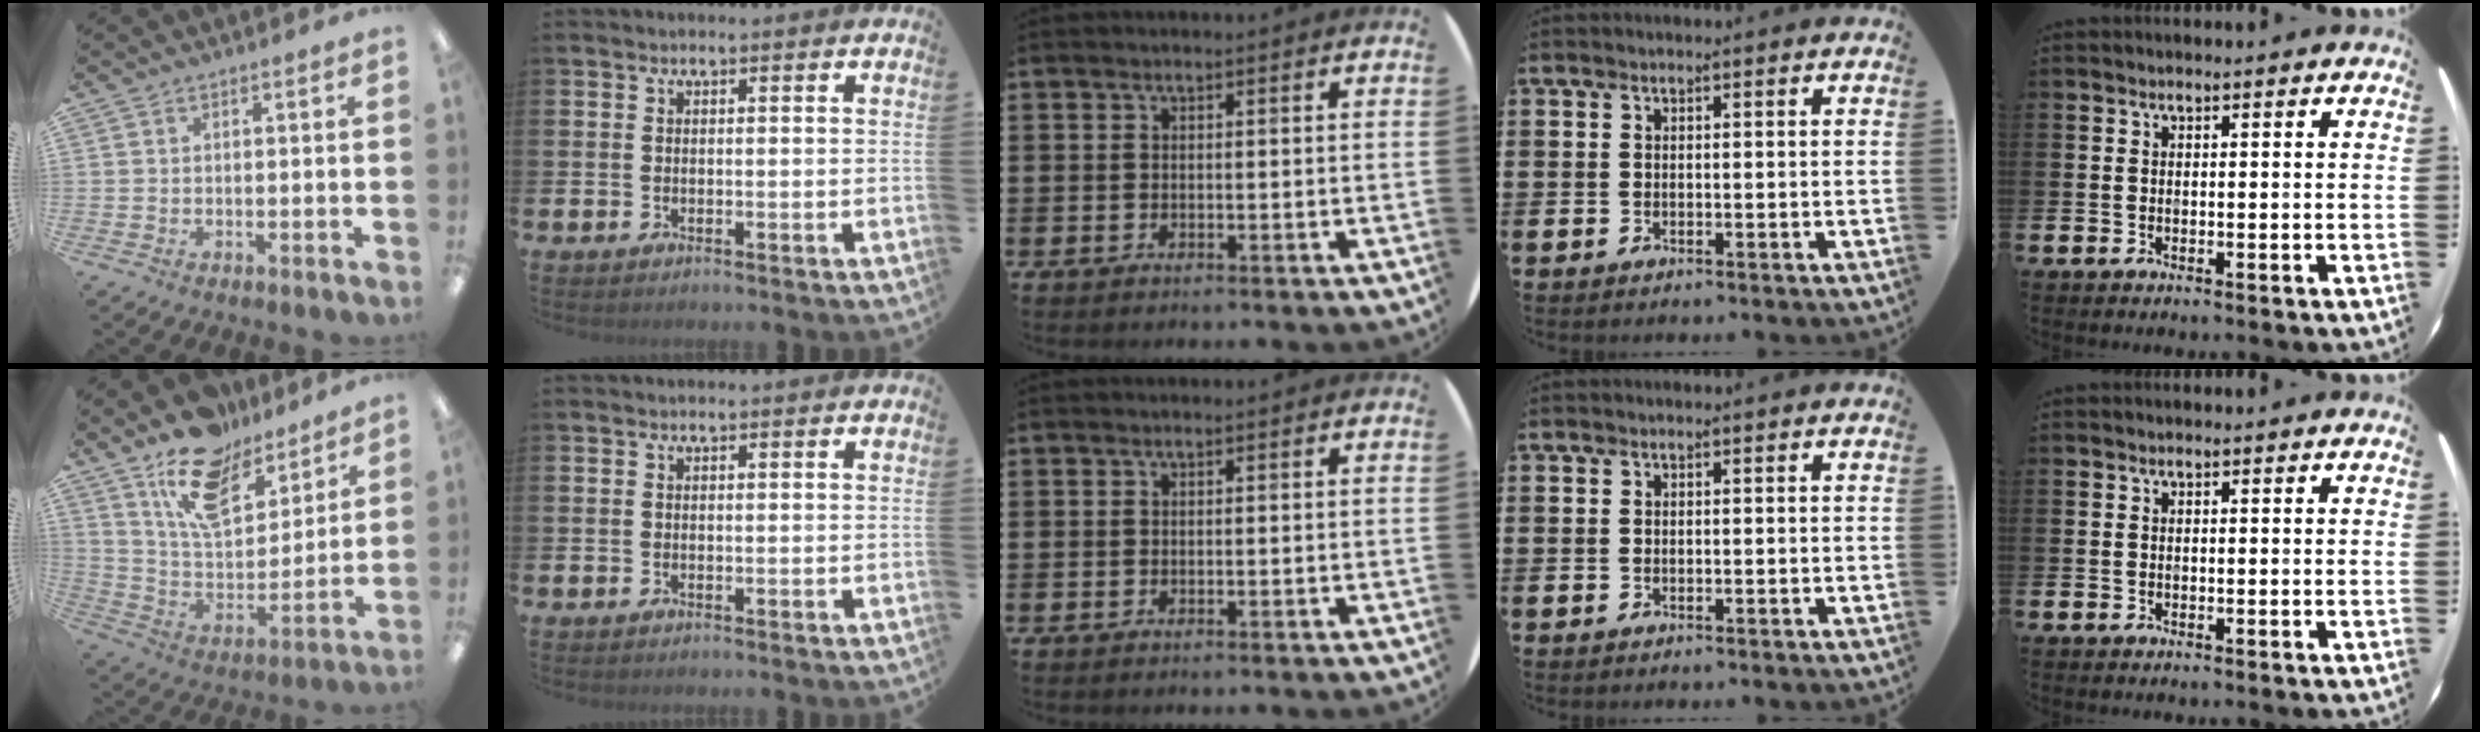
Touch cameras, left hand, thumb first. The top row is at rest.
{"thumb": {"total": 15.9, "force": [12.2, 7.2, 7.3], "torque": [-0.135, -0.068, 0.220]}}